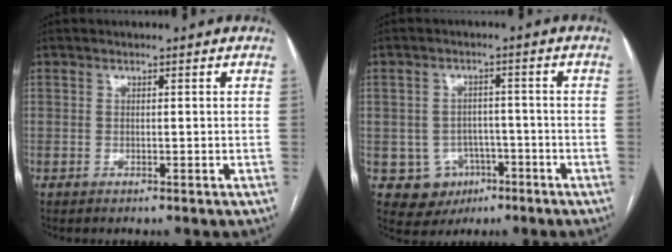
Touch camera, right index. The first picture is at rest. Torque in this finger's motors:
{"motor_torque": [-0.29, 0.03, -0.52, -0.21]}